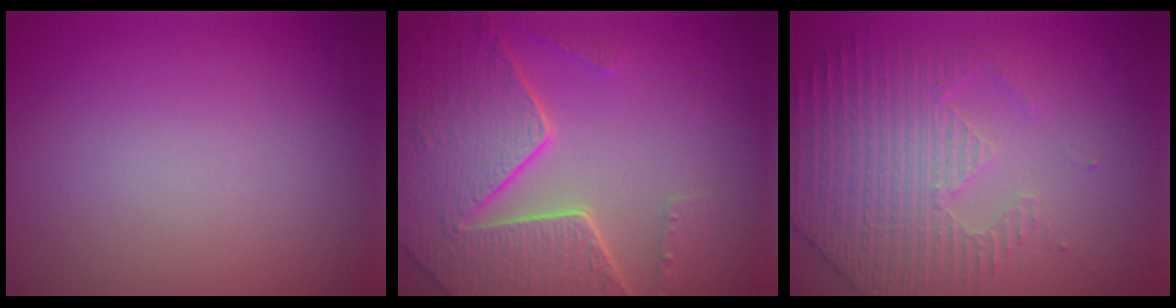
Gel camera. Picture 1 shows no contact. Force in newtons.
{"total": 7.8, "press": 5.7, "slide": 5.4}
{"total": 4.5, "press": 3.6, "slide": 2.7}